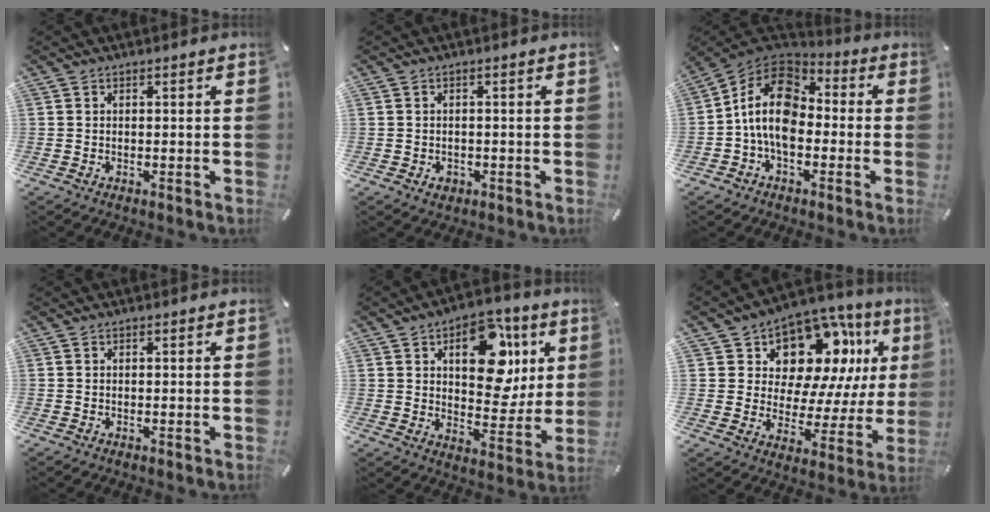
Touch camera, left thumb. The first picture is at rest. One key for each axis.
{"total": 2.0, "fx": -0.8, "fy": 1.7, "fz": 0.9, "tx": -0.017, "ty": 0.004, "tz": -0.016}
{"total": 13.5, "fx": -1.7, "fy": 9.2, "fz": 9.7, "tx": -0.209, "ty": 0.020, "tz": -0.034}
{"total": 0.0}
{"total": 17.3, "fx": 6.8, "fy": 11.1, "fz": 11.5, "tx": -0.135, "ty": -0.030, "tz": 0.114}
{"total": 14.7, "fx": 7.9, "fy": 10.1, "fz": 7.1, "tx": -0.098, "ty": -0.068, "tz": 0.142}